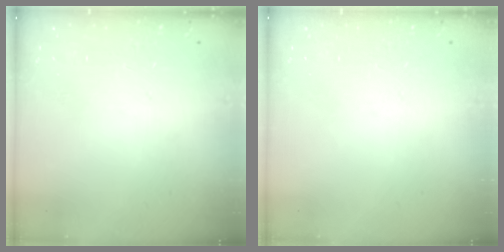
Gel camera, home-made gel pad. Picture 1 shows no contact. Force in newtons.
{"total": 0.0}